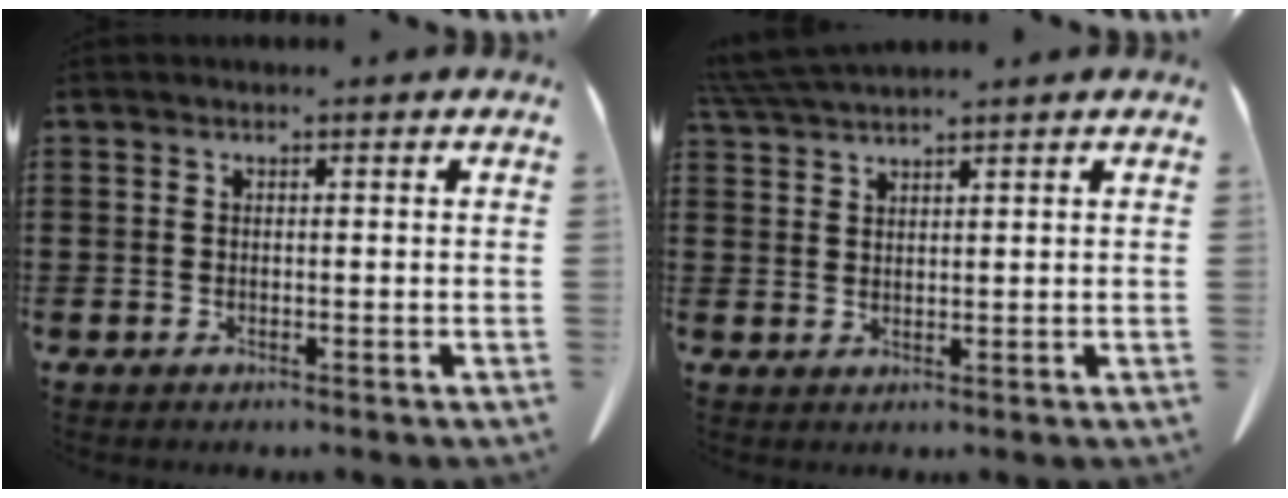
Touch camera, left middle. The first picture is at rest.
{"total": 3.8, "force": [3.6, -0.1, 1.4], "torque": [-0.038, -0.005, 0.068]}